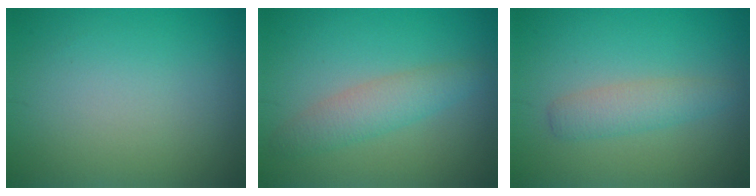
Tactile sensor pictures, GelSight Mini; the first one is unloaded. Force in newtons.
{"total": 2.9, "press": 2.9, "slide": 0.1}
{"total": 2.3, "press": 2.3, "slide": 0.0}